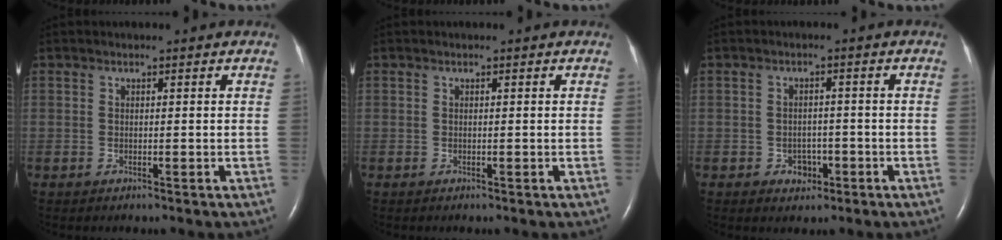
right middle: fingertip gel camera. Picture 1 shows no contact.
{"total": 0.0}
{"total": 2.9, "force": [-1.3, 2.2, 1.3], "torque": [-0.015, 0.006, -0.013]}